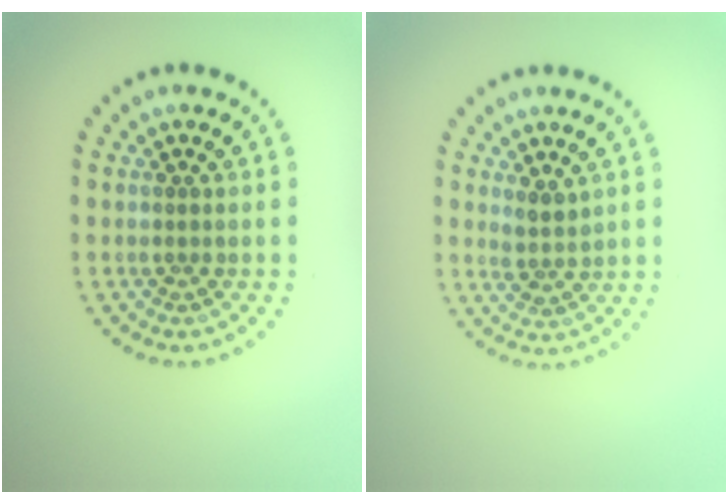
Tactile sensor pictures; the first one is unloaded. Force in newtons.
{"total": 1.7, "press": 1.4, "slide": 0.8}